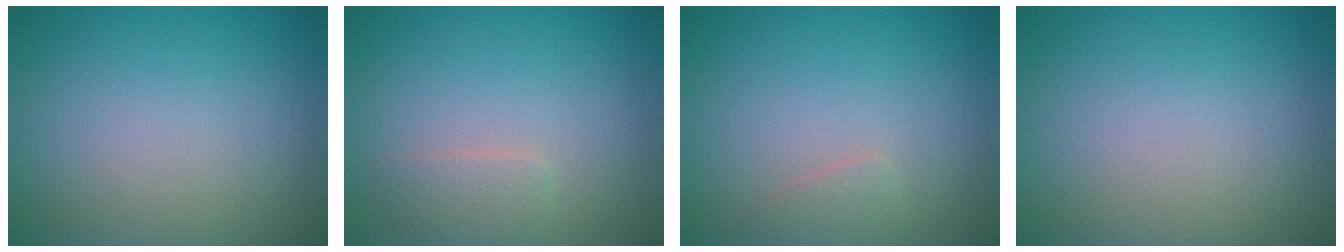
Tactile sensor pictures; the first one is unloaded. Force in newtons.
{"total": 1.5, "press": 1.5, "slide": 0.1}
{"total": 1.0, "press": 1.0, "slide": 0.1}
{"total": 0.0}